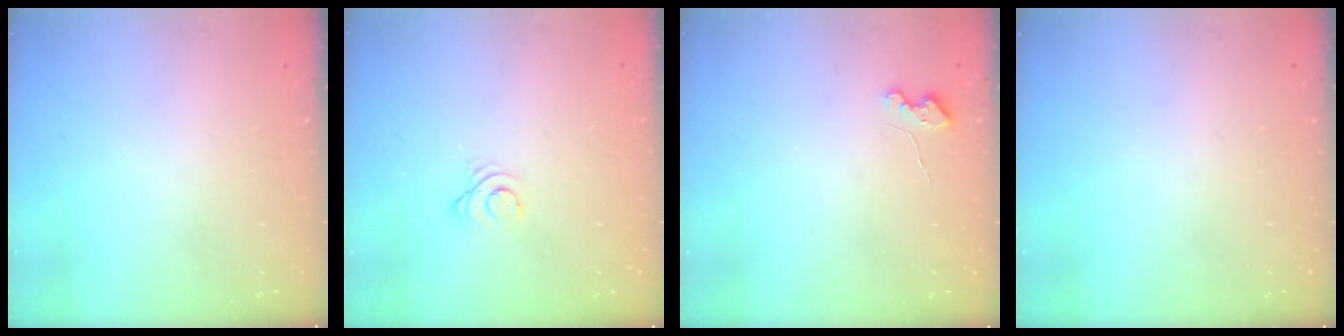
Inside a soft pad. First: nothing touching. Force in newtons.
{"total": 2.8, "press": 2.8, "slide": 0.3}
{"total": 3.6, "press": 3.6, "slide": 0.5}
{"total": 0.0}